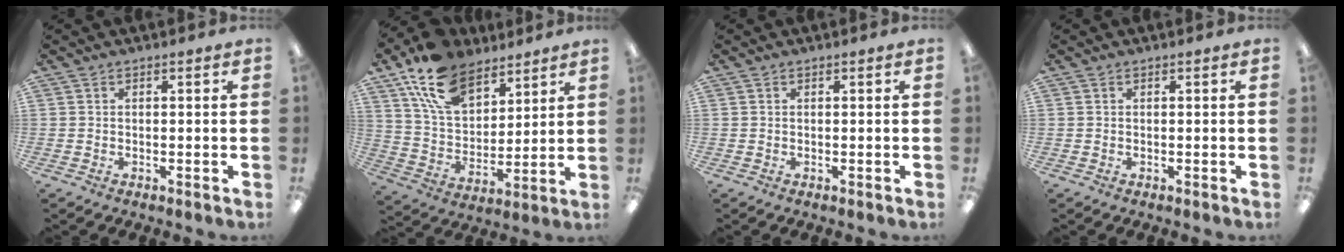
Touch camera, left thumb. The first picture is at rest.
{"total": 16.5, "force": [11.1, 9.3, 7.9], "torque": [-0.159, -0.043, 0.210]}
{"total": 0.0}
{"total": 0.0}